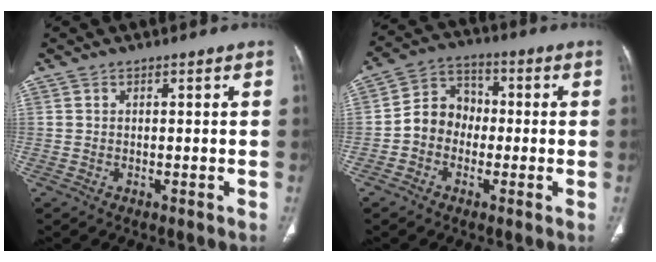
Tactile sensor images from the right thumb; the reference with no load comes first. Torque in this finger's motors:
{"motor_torque": [1.02, 1.24, 0.98, -0.57, 0.01]}